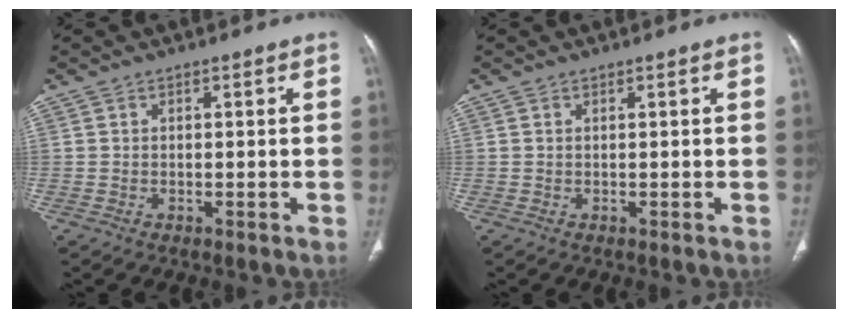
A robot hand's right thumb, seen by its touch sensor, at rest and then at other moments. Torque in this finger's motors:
{"motor_torque": [-0.21, 0.40, 0.13, -0.26, 0.01]}